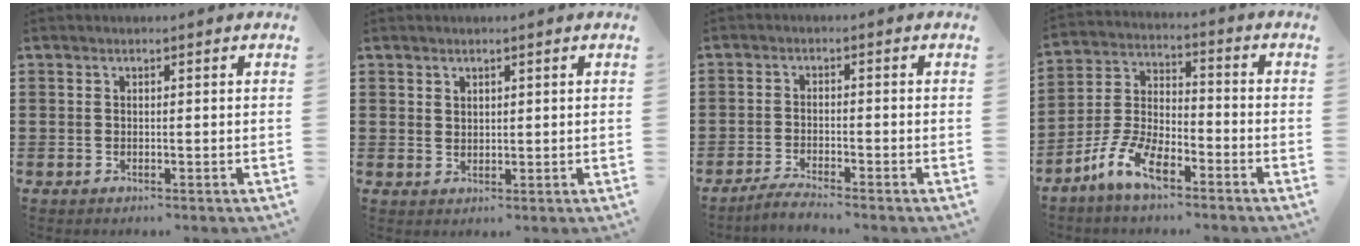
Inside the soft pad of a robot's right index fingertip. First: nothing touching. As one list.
[{"total": 1.6, "force": [1.3, 0.8, 0.2], "torque": [-0.005, 0.003, 0.027]}, {"total": 2.3, "force": [-2.2, -0.2, 0.6], "torque": [-0.012, 0.005, -0.043]}, {"total": 8.1, "force": [-5.5, 3.1, 5.0], "torque": [-0.132, 0.001, -0.111]}]